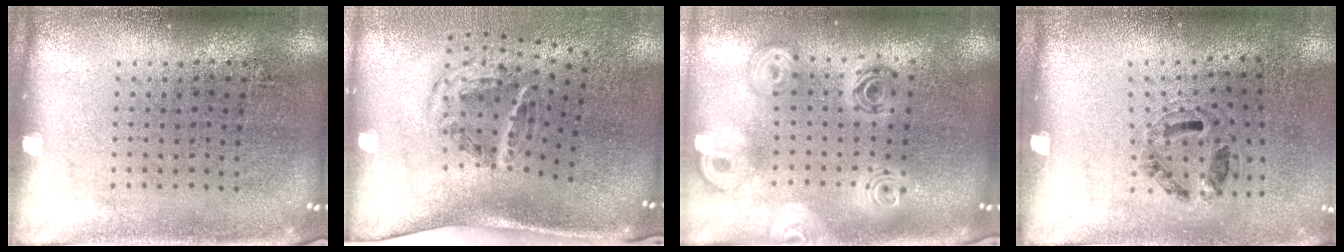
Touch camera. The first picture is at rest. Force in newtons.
{"total": 2.2, "press": 1.2, "slide": 1.8}
{"total": 2.4, "press": 1.9, "slide": 1.5}
{"total": 1.2, "press": 0.8, "slide": 0.8}